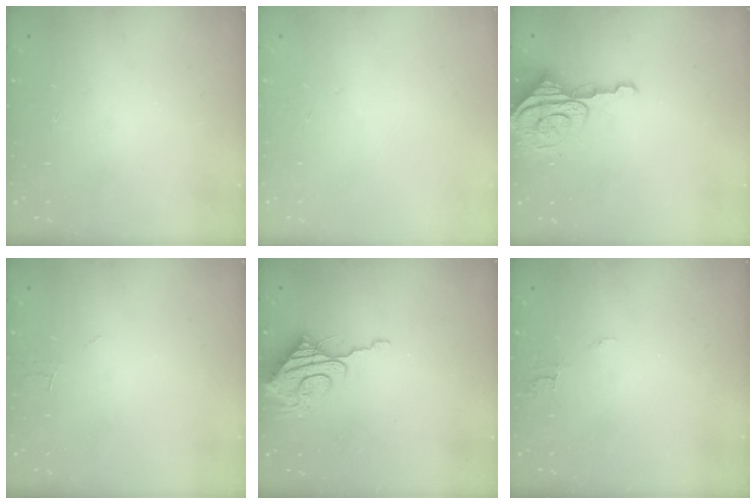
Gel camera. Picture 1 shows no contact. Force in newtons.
{"total": 0.0}
{"total": 7.7, "press": 7.6, "slide": 0.8}
{"total": 3.0, "press": 3.0, "slide": 0.2}
{"total": 10.1, "press": 10.1, "slide": 0.8}
{"total": 4.6, "press": 4.6, "slide": 0.3}